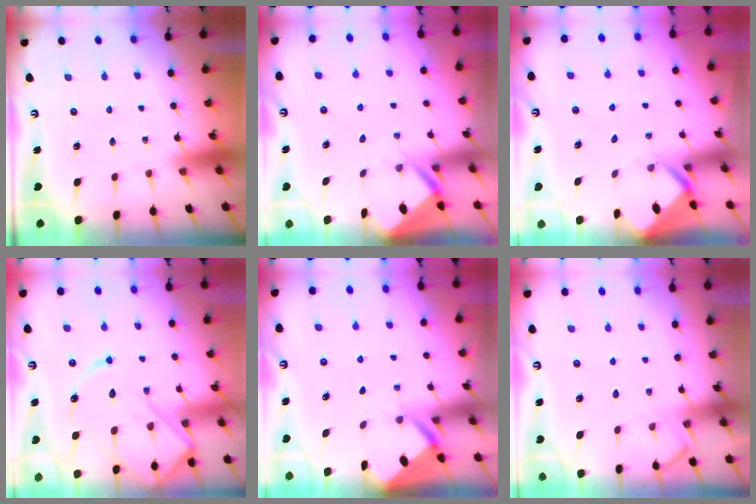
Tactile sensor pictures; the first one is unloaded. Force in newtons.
{"total": 3.4, "press": 3.4, "slide": 0.3}
{"total": 3.2, "press": 3.2, "slide": 0.2}
{"total": 16.0, "press": 16.0, "slide": 1.4}
{"total": 2.4, "press": 2.4, "slide": 0.3}
{"total": 6.4, "press": 6.4, "slide": 0.7}